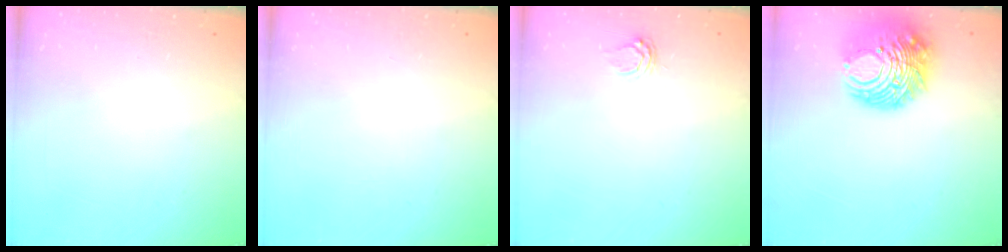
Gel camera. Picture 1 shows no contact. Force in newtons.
{"total": 0.0}
{"total": 4.2, "press": 4.2, "slide": 0.5}
{"total": 14.1, "press": 13.9, "slide": 1.9}